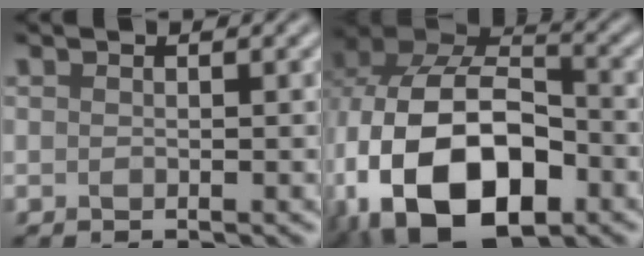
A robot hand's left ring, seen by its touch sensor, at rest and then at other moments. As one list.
[{"total": 18.8, "force": [-5.9, 12.3, 12.9], "torque": [-0.233, -0.024, -0.098]}]